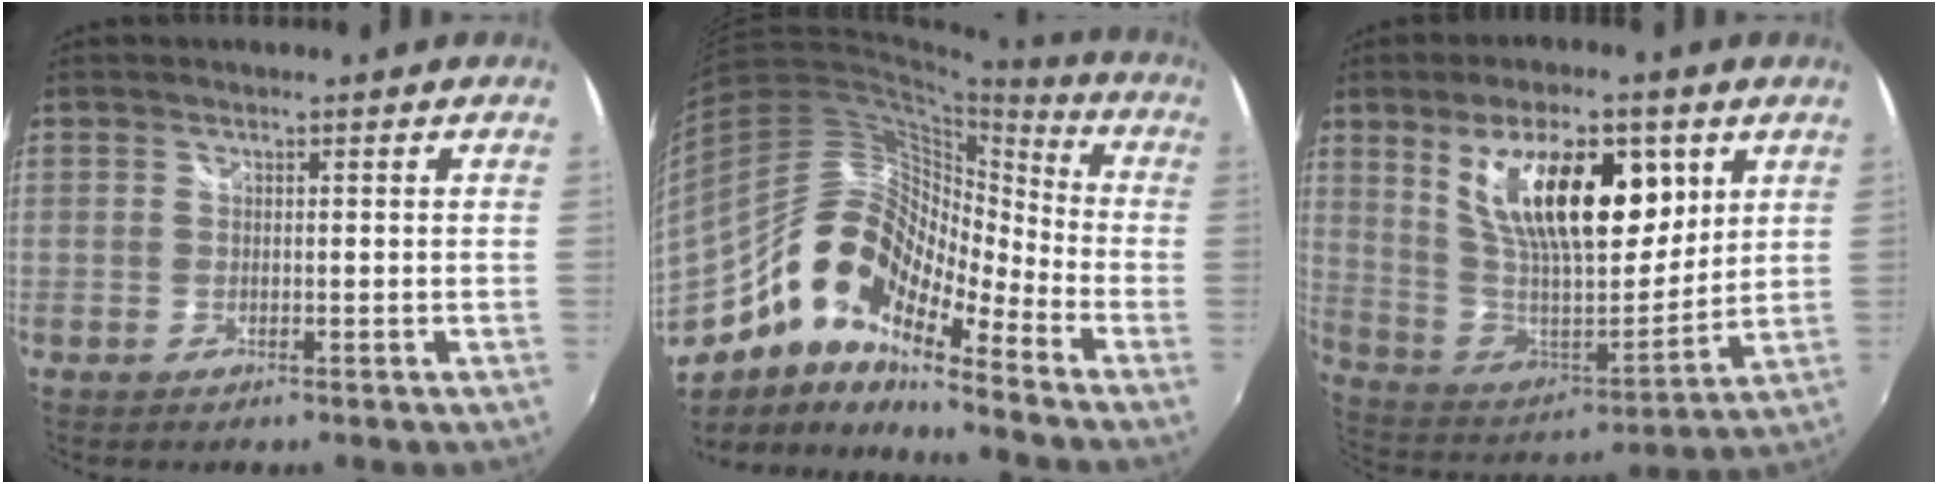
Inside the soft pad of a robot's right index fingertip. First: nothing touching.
{"total": 17.4, "force": [-10.3, 7.1, 12.0], "torque": [-0.203, -0.001, -0.209]}
{"total": 22.1, "force": [8.7, 9.5, 18.0], "torque": [-0.311, 0.003, 0.164]}